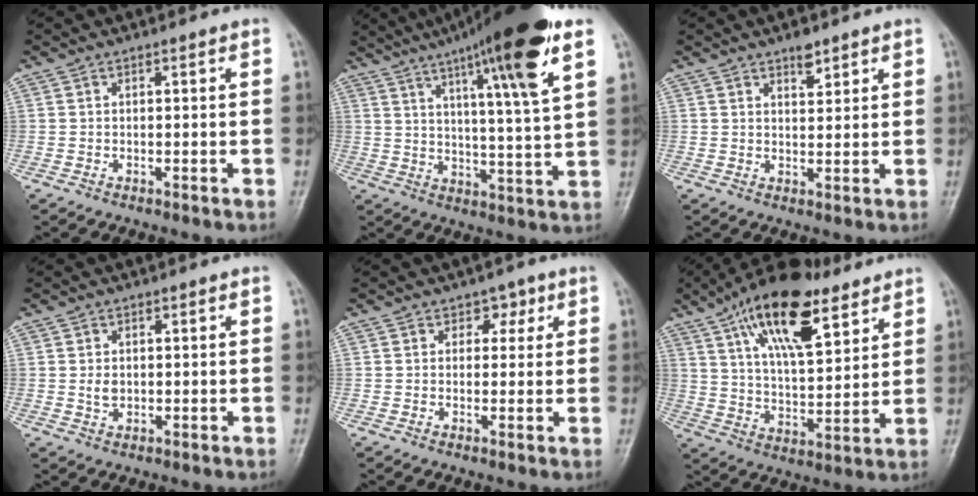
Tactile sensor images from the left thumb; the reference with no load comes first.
{"total": 19.5, "force": [10.9, 1.7, 16.1], "torque": [-0.241, -0.031, 0.165]}
{"total": 3.1, "force": [2.3, 1.3, 1.7], "torque": [-0.017, -0.015, 0.037]}
{"total": 2.2, "force": [0.1, 1.7, 1.4], "torque": [-0.018, -0.002, 0.007]}
{"total": 2.9, "force": [1.4, 2.3, 1.2], "torque": [0.013, -0.003, 0.013]}
{"total": 19.9, "force": [11.2, 8.2, 14.3], "torque": [-0.218, -0.038, 0.193]}